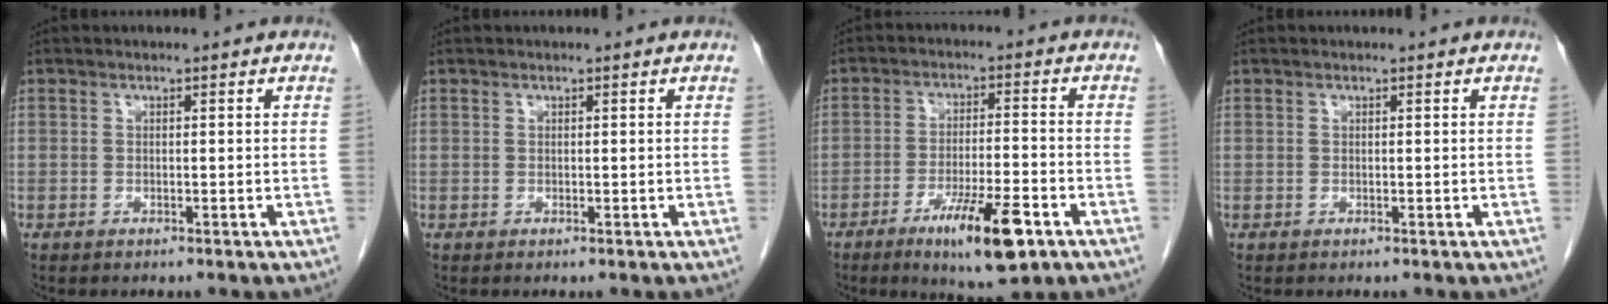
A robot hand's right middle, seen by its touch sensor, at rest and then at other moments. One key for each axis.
{"total": 0.0}
{"total": 10.3, "fx": -5.7, "fy": 1.4, "fz": 8.5, "tx": -0.142, "ty": -0.016, "tz": -0.090}
{"total": 0.0}